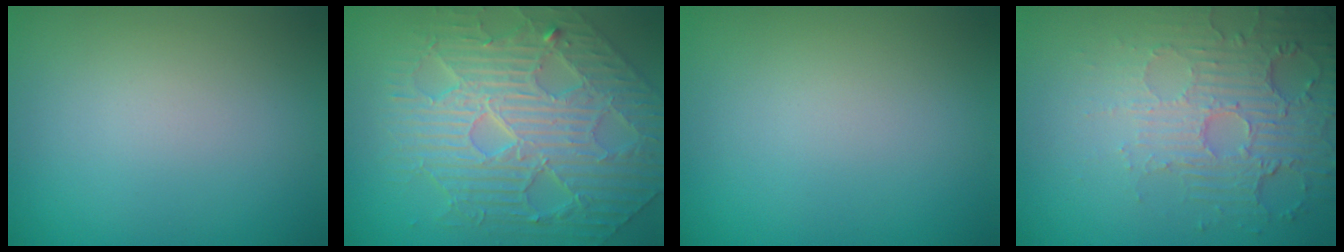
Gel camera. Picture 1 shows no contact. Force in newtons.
{"total": 6.8, "press": 5.8, "slide": 3.5}
{"total": 0.0}
{"total": 5.6, "press": 3.5, "slide": 4.3}